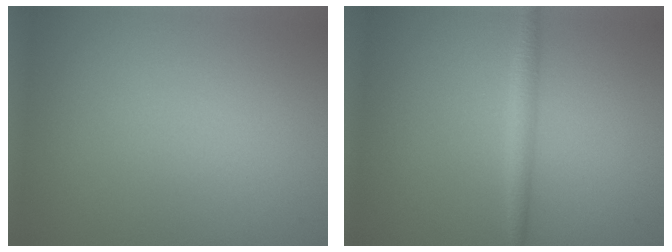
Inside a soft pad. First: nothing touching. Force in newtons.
{"total": 1.8, "press": 1.8, "slide": 0.0}